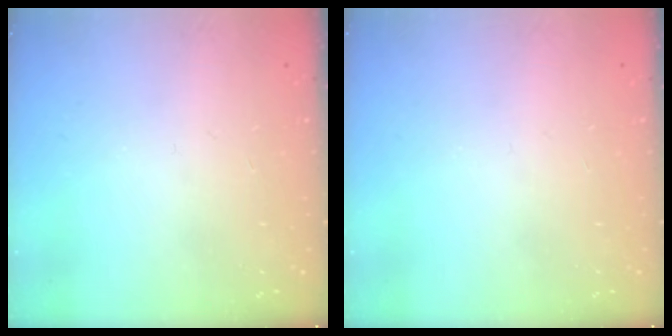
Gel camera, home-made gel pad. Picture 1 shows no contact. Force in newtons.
{"total": 0.0}